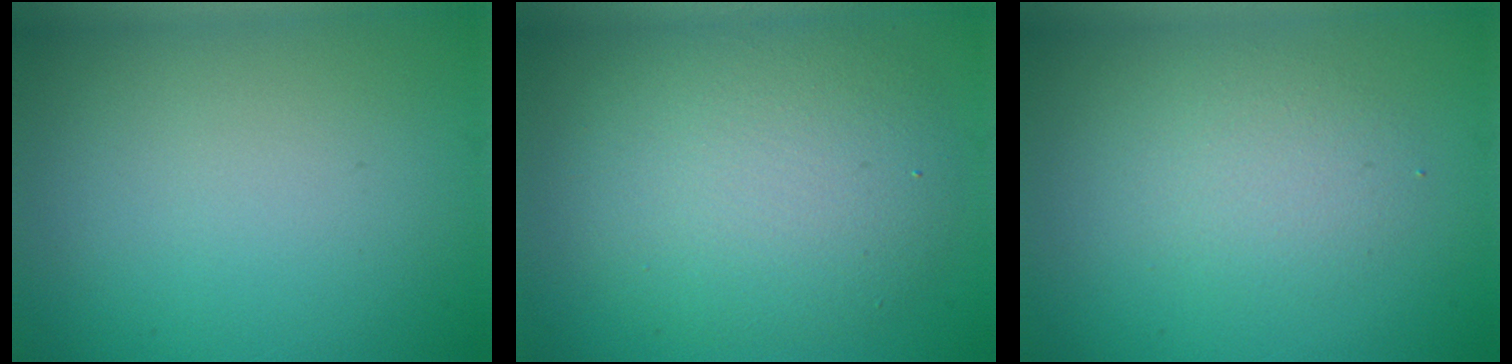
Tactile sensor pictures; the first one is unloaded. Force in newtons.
{"total": 6.6, "press": 6.6, "slide": 0.4}
{"total": 2.4, "press": 2.4, "slide": 0.1}